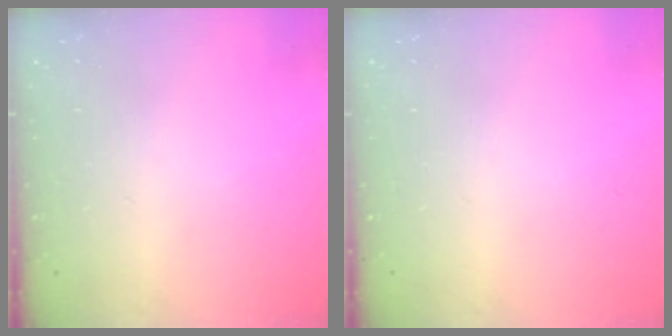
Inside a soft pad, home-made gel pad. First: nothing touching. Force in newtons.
{"total": 0.0}